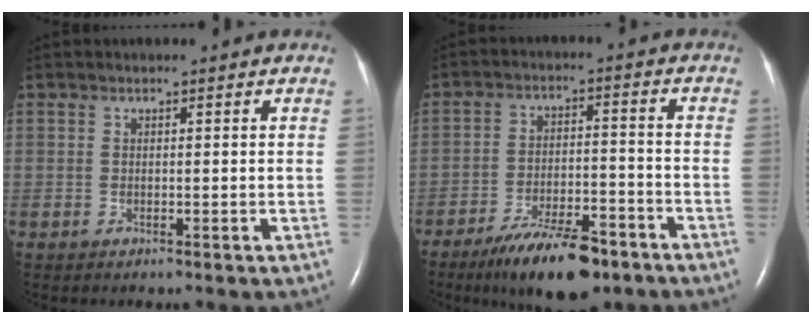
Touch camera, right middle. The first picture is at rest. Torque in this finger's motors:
{"motor_torque": [1.24, -0.90, 0.23, 0.07]}